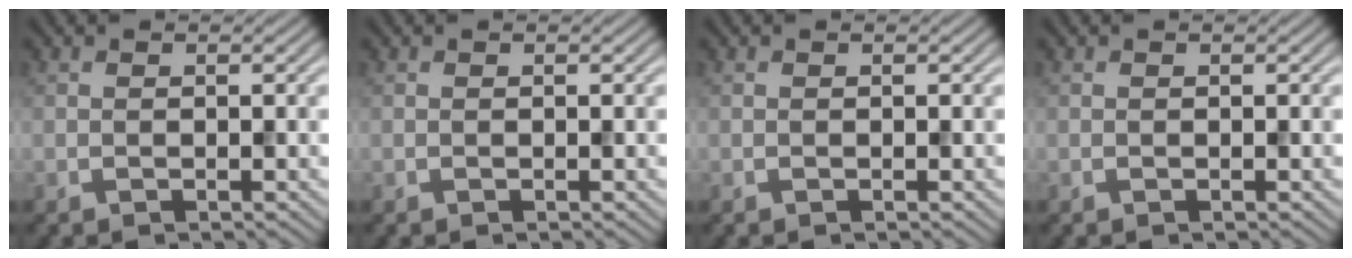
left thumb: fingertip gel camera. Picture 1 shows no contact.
{"total": 0.0}
{"total": 0.0}
{"total": 0.0}